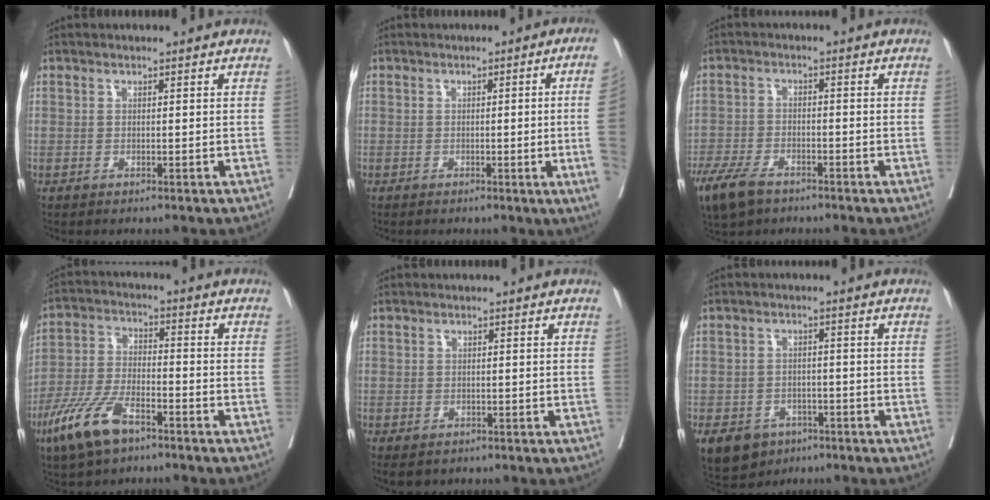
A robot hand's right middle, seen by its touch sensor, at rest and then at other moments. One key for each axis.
{"total": 9.8, "fx": -1.2, "fy": -3.0, "fz": 9.2, "tx": -0.095, "ty": -0.019, "tz": -0.016}
{"total": 8.0, "fx": -5.7, "fy": 3.4, "fz": 4.3, "tx": -0.091, "ty": -0.011, "tz": -0.102}
{"total": 10.1, "fx": -6.3, "fy": 3.4, "fz": 7.1, "tx": -0.156, "ty": -0.009, "tz": -0.121}
{"total": 1.9, "fx": -1.3, "fy": 1.1, "fz": 0.8, "tx": -0.015, "ty": -0.003, "tz": -0.013}
{"total": 11.2, "fx": -6.1, "fy": 8.4, "fz": 4.1, "tx": -0.105, "ty": -0.005, "tz": -0.085}